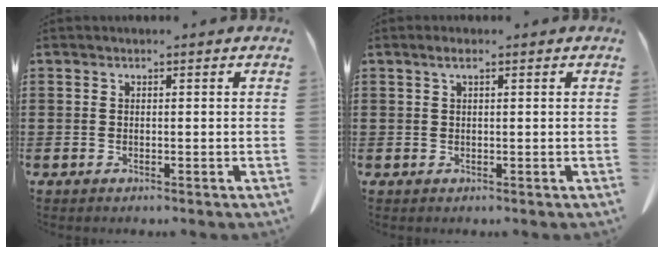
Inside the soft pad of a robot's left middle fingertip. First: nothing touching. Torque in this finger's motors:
{"motor_torque": [0.43, 0.33, 0.00, 0.05]}